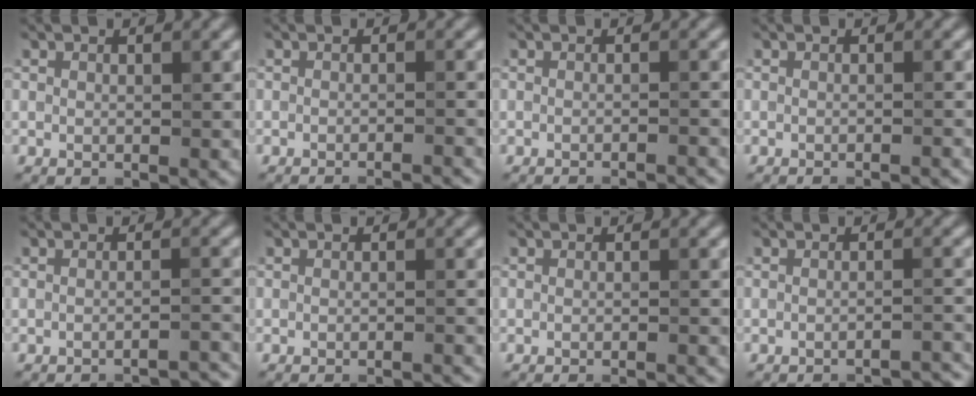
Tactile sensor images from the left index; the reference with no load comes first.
{"total": 2.8, "force": [-2.4, 0.5, 1.4], "torque": [-0.011, 0.005, -0.036]}
{"total": 2.5, "force": [-2.1, 0.4, 1.2], "torque": [-0.009, 0.005, -0.033]}
{"total": 1.6, "force": [-1.3, 0.3, 0.9], "torque": [0.000, -0.003, -0.023]}
{"total": 3.5, "force": [-3.2, 0.4, 1.3], "torque": [-0.008, 0.013, -0.045]}
{"total": 2.0, "force": [-1.8, 0.4, 1.0], "torque": [-0.003, 0.001, -0.027]}
{"total": 1.6, "force": [-1.2, 0.3, 1.0], "torque": [0.000, -0.004, -0.024]}
{"total": 3.4, "force": [-3.2, 0.4, 1.1], "torque": [-0.004, 0.014, -0.042]}